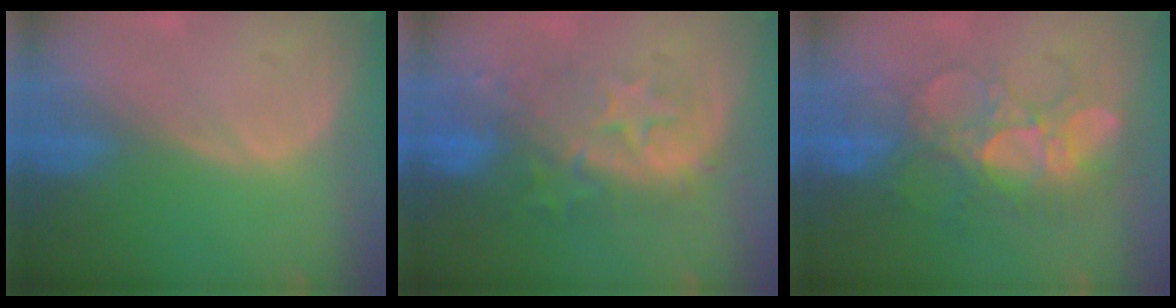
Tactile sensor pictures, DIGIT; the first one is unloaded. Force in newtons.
{"total": 9.3, "press": 8.9, "slide": 2.8}
{"total": 8.7, "press": 8.3, "slide": 2.4}